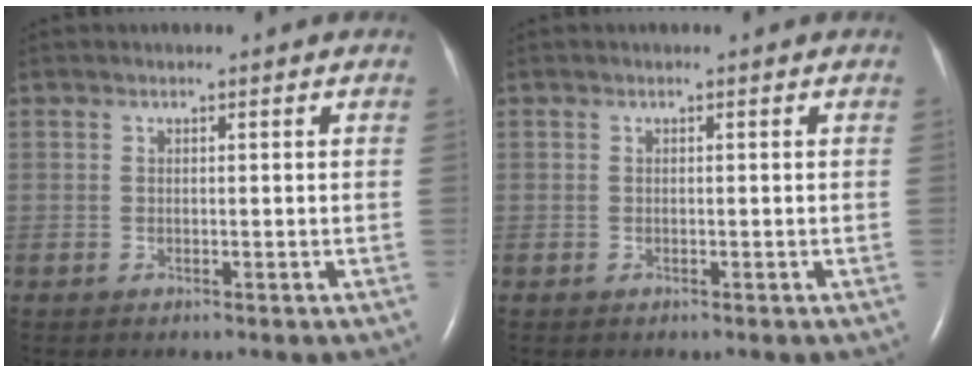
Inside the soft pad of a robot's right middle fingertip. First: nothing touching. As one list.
[{"total": 0.0}]